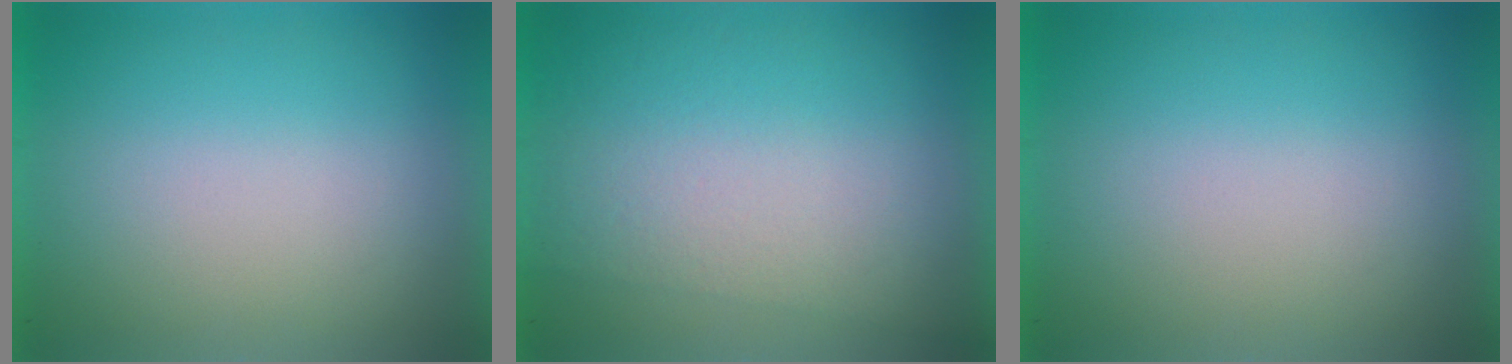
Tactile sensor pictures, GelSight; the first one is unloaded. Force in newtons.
{"total": 2.8}
{"total": 0.0}